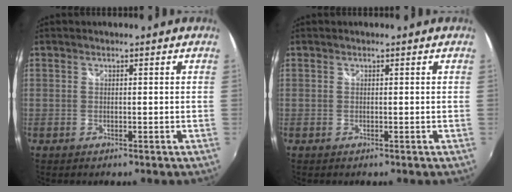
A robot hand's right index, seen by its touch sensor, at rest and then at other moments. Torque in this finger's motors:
{"motor_torque": [0.08, 0.08, 0.01, 0.01]}